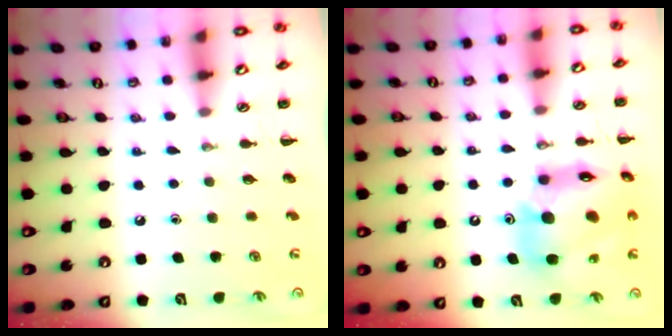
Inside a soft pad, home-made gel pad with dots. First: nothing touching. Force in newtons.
{"total": 17.3, "press": 16.6, "slide": 4.9}